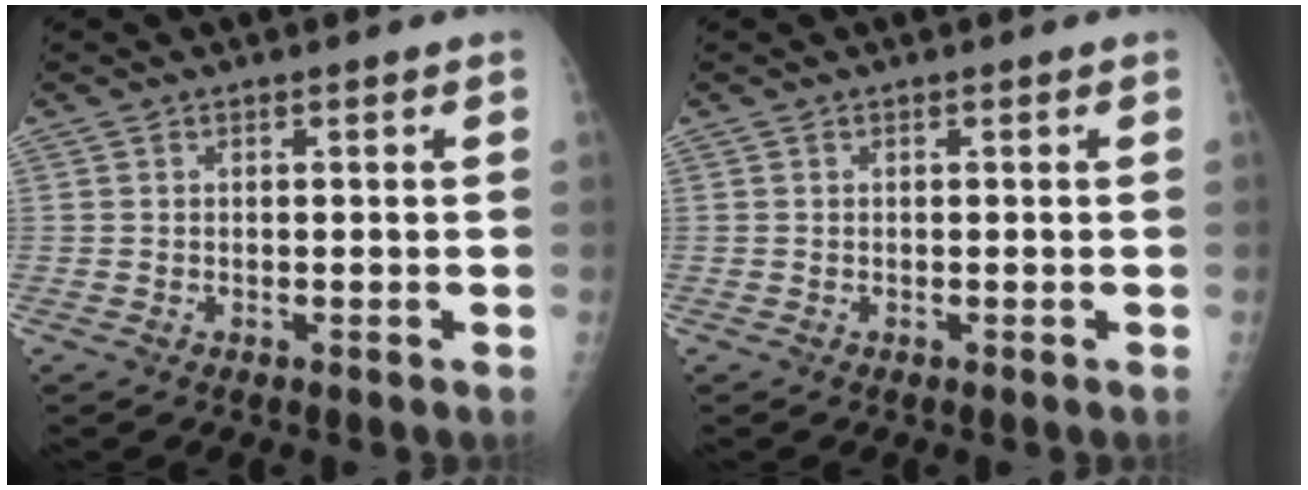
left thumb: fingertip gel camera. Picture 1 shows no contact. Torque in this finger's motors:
{"motor_torque": [-0.06, 0.06, -0.03, 0.00, 0.00]}